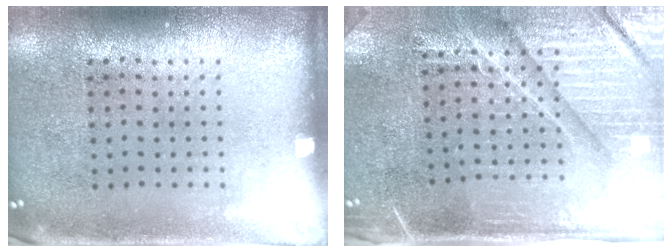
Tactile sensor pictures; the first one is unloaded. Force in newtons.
{"total": 4.4, "press": 4.0, "slide": 2.0}